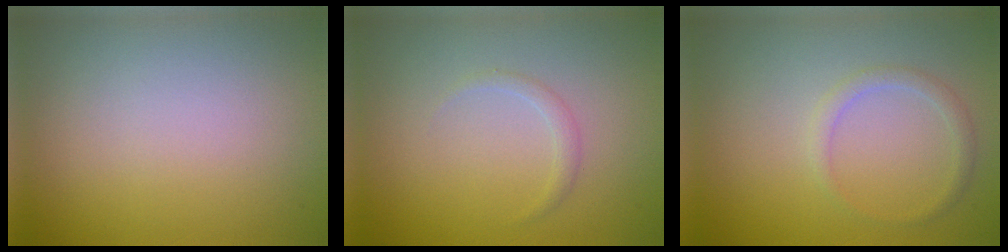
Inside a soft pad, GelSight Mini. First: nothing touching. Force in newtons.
{"total": 0.9, "press": 0.9, "slide": 0.1}
{"total": 1.3, "press": 1.3, "slide": 0.1}